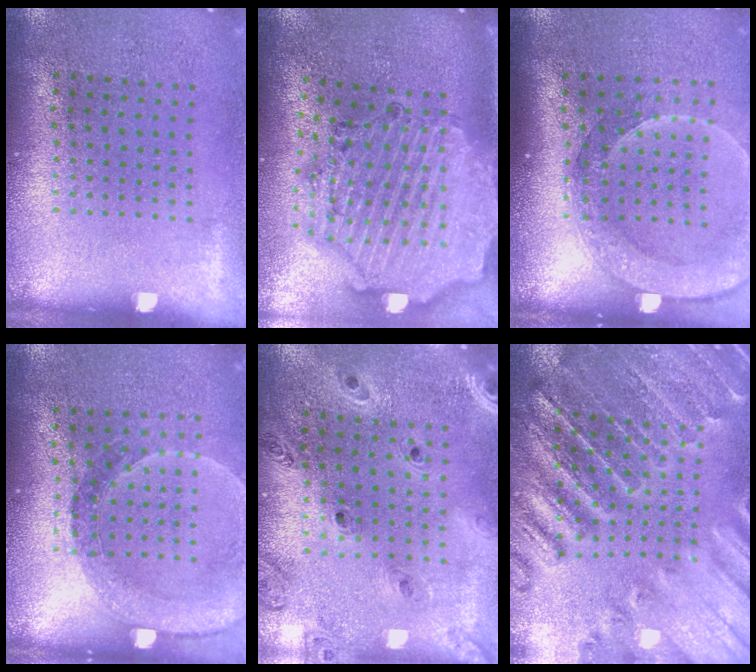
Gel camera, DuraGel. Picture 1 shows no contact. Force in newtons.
{"total": 2.7, "press": 2.5, "slide": 1.1}
{"total": 2.5, "press": 2.0, "slide": 1.5}
{"total": 1.5, "press": 1.4, "slide": 0.5}
{"total": 1.4, "press": 1.3, "slide": 0.2}
{"total": 2.0, "press": 2.0, "slide": 0.1}